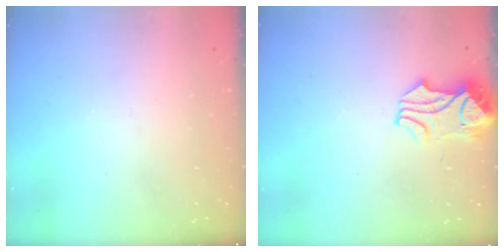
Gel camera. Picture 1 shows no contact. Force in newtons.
{"total": 3.4, "press": 3.3, "slide": 0.8}